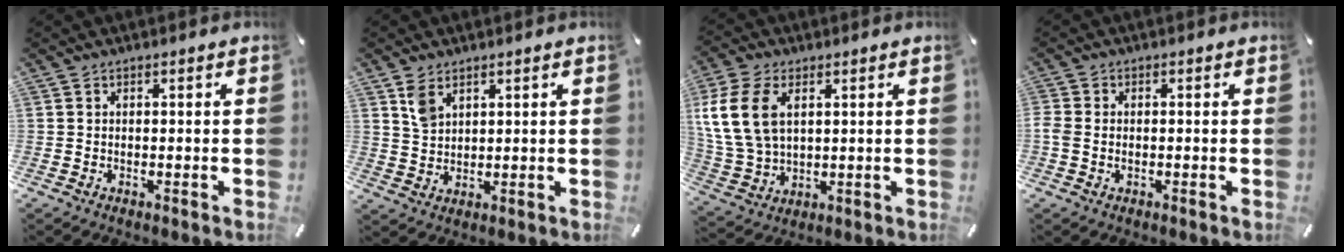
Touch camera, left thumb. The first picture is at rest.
{"total": 4.7, "force": [2.8, 3.1, 2.3], "torque": [-0.044, 0.000, 0.053]}
{"total": 12.6, "force": [3.9, 8.8, 8.1], "torque": [-0.202, 0.007, 0.074]}
{"total": 2.0, "force": [-0.5, 1.3, 1.4], "torque": [-0.026, 0.003, -0.009]}